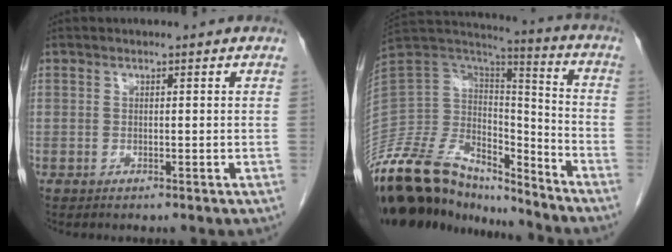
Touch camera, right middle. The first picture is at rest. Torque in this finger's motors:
{"motor_torque": [1.13, -1.01, 1.05, 0.21]}